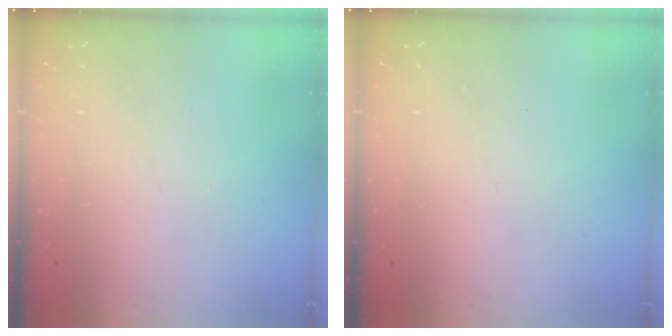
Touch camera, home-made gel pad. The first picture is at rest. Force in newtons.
{"total": 0.0}